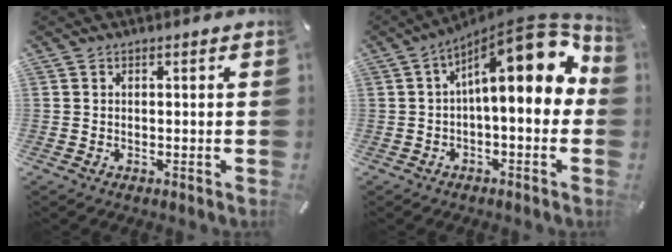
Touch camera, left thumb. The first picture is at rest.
{"total": 16.5, "force": [5.6, 5.9, 14.4], "torque": [-0.199, -0.056, 0.086]}